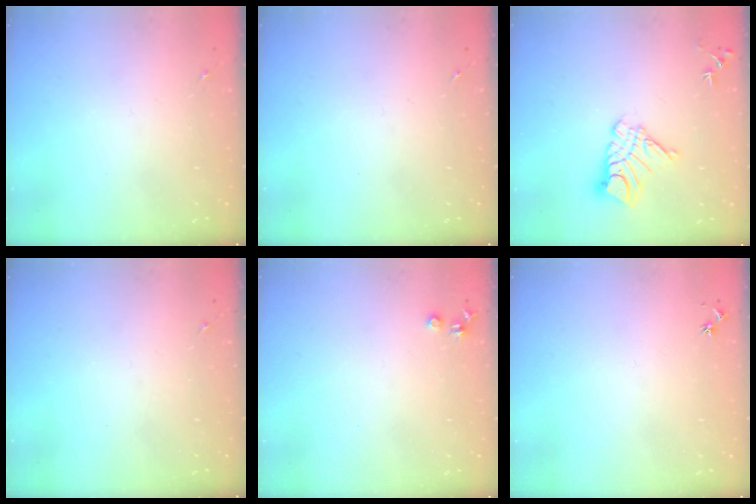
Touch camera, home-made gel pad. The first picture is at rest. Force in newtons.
{"total": 0.0}
{"total": 11.1, "press": 11.0, "slide": 1.0}
{"total": 0.0}
{"total": 3.6, "press": 3.5, "slide": 0.5}
{"total": 3.0, "press": 2.9, "slide": 0.3}